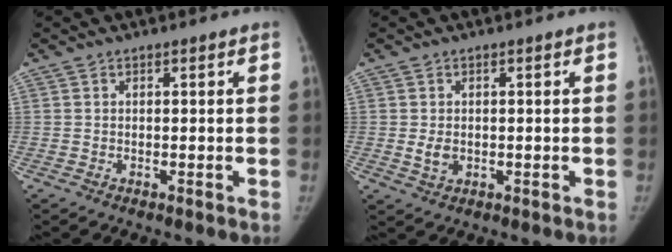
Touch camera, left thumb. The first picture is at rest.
{"total": 2.4, "force": [0.1, 1.7, 1.6], "torque": [-0.024, -0.005, 0.008]}